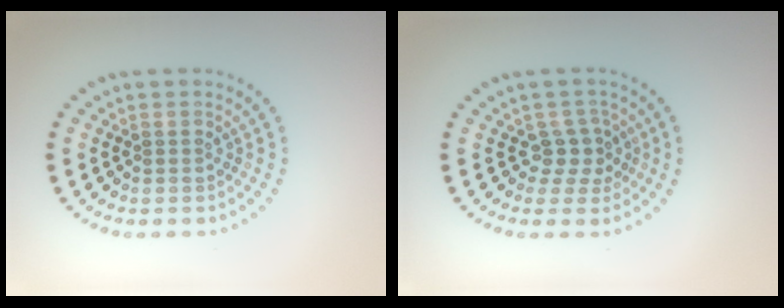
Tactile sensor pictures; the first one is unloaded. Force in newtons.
{"total": 2.1, "press": 1.6, "slide": 1.4}